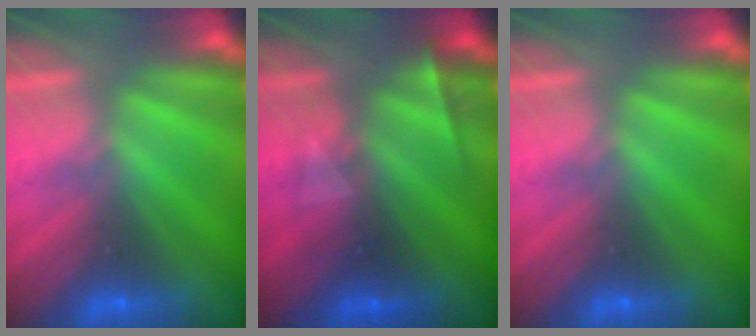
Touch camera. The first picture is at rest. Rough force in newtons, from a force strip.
{"total": 2.3}
{"total": 0.0}